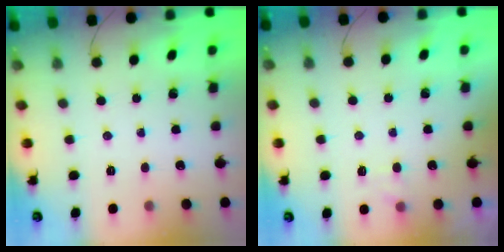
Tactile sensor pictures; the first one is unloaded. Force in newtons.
{"total": 2.6, "press": 2.4, "slide": 1.2}